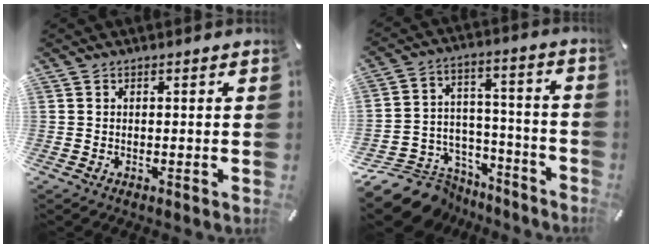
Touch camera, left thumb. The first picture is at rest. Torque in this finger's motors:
{"motor_torque": [-0.96, 1.04, 0.03, 0.27, 0.00]}